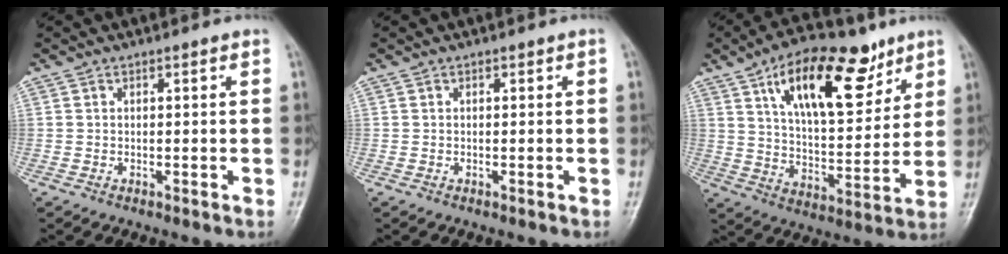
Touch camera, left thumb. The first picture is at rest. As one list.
[{"total": 0.0}, {"total": 20.2, "force": [10.5, 9.3, 14.5], "torque": [-0.186, -0.038, 0.176]}]